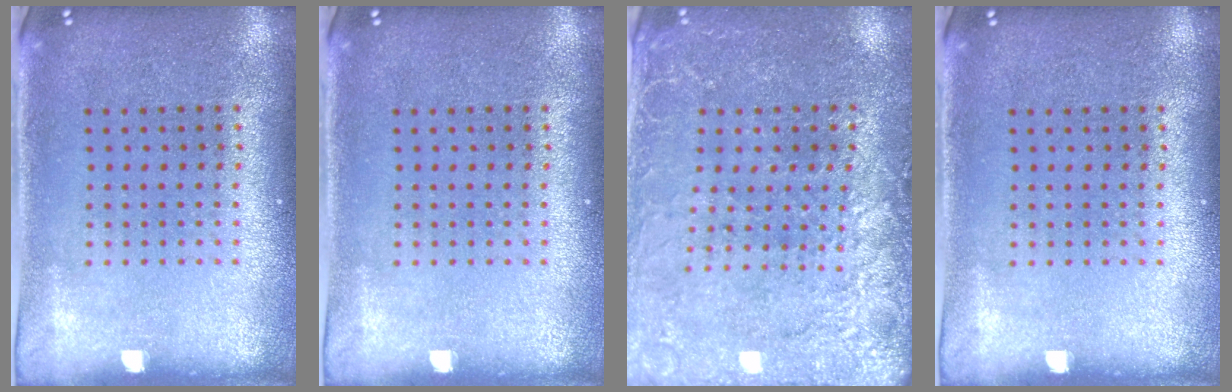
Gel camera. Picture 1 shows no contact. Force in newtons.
{"total": 0.0}
{"total": 2.7, "press": 2.7, "slide": 0.3}
{"total": 0.0}